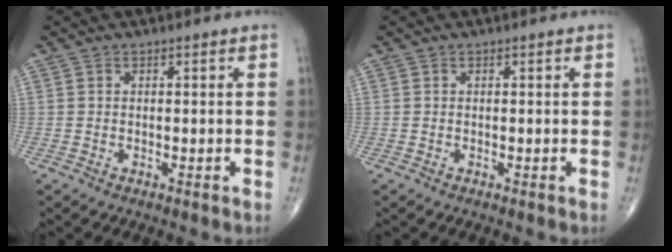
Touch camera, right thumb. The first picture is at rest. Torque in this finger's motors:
{"motor_torque": [0.00, 0.00, 0.00, 0.00, 0.00]}